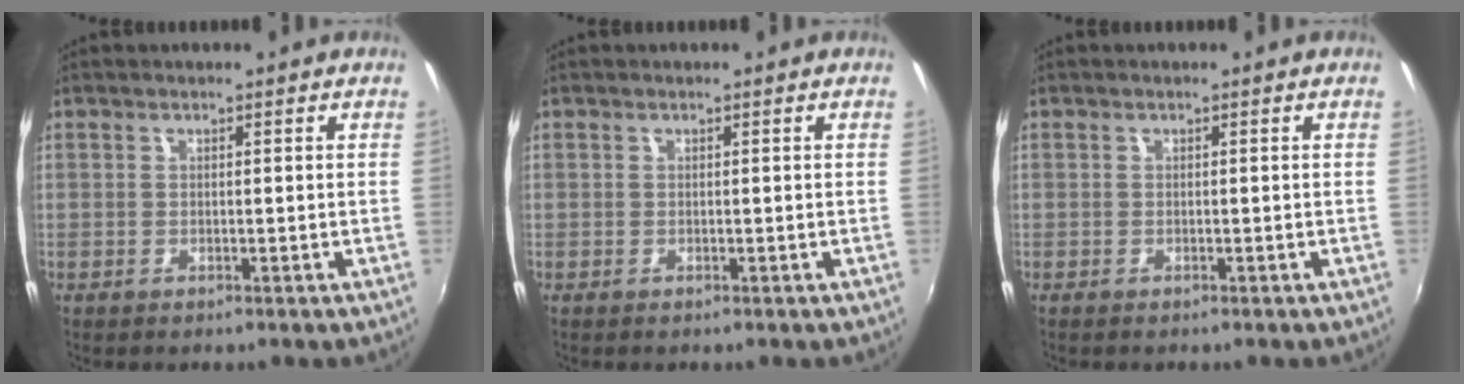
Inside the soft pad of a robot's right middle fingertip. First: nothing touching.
{"total": 0.0}
{"total": 0.0}